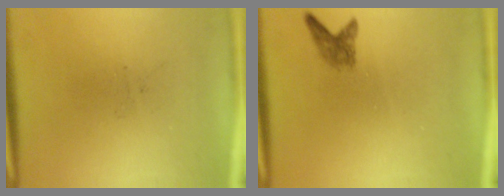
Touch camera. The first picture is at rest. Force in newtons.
{"total": 1.8}